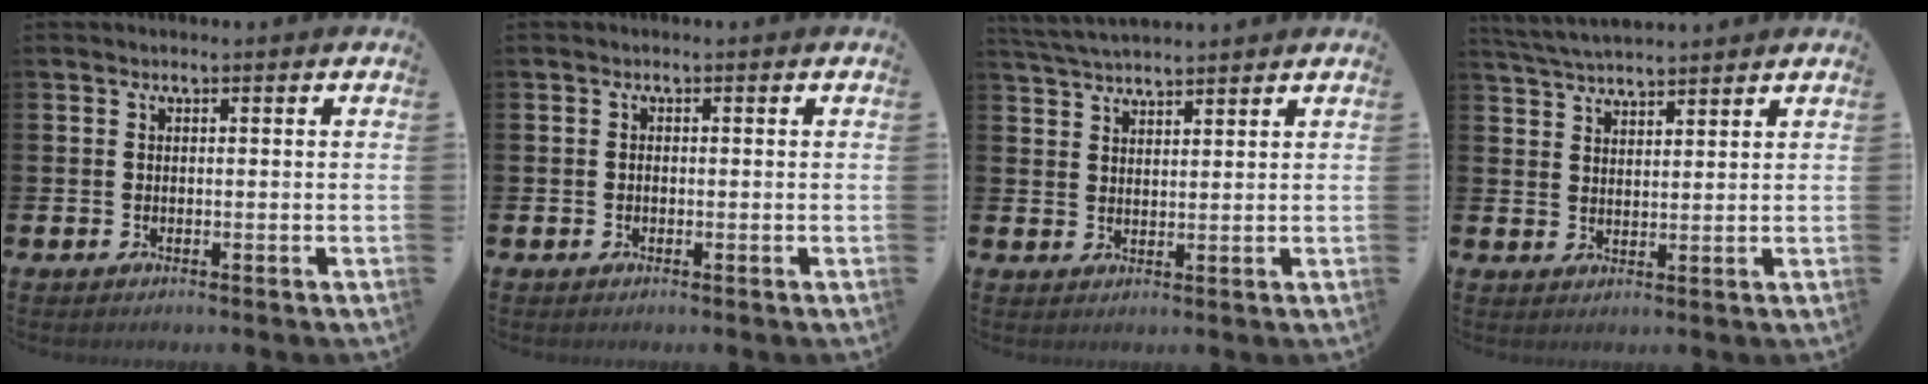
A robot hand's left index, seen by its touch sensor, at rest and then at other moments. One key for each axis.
{"total": 0.6, "fx": -0.3, "fy": 0.4, "fz": 0.3, "tx": -0.005, "ty": 0.002, "tz": -0.007}
{"total": 3.8, "fx": 3.7, "fy": 0.2, "fz": 0.7, "tx": -0.021, "ty": -0.016, "tz": 0.069}
{"total": 4.1, "fx": 4.0, "fy": 0.2, "fz": 0.6, "tx": -0.030, "ty": -0.017, "tz": 0.074}